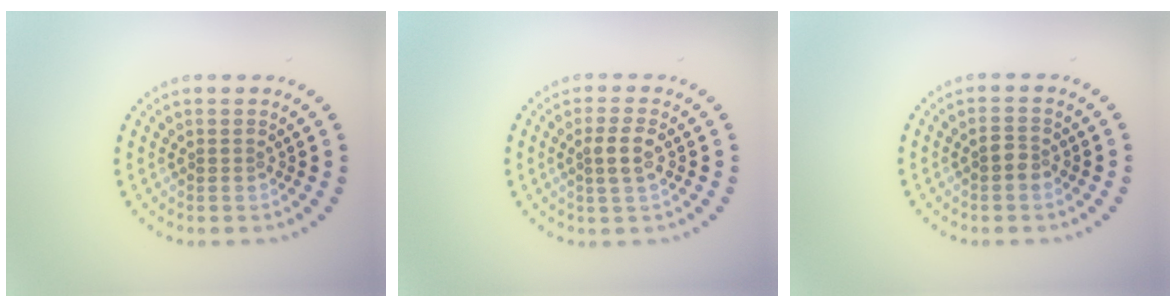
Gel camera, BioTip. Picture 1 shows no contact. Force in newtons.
{"total": 2.0, "press": 1.9, "slide": 0.6}
{"total": 1.5, "press": 1.5, "slide": 0.3}